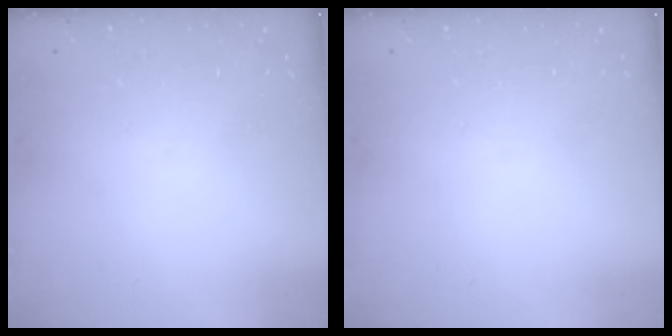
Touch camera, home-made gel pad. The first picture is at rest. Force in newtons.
{"total": 0.0}